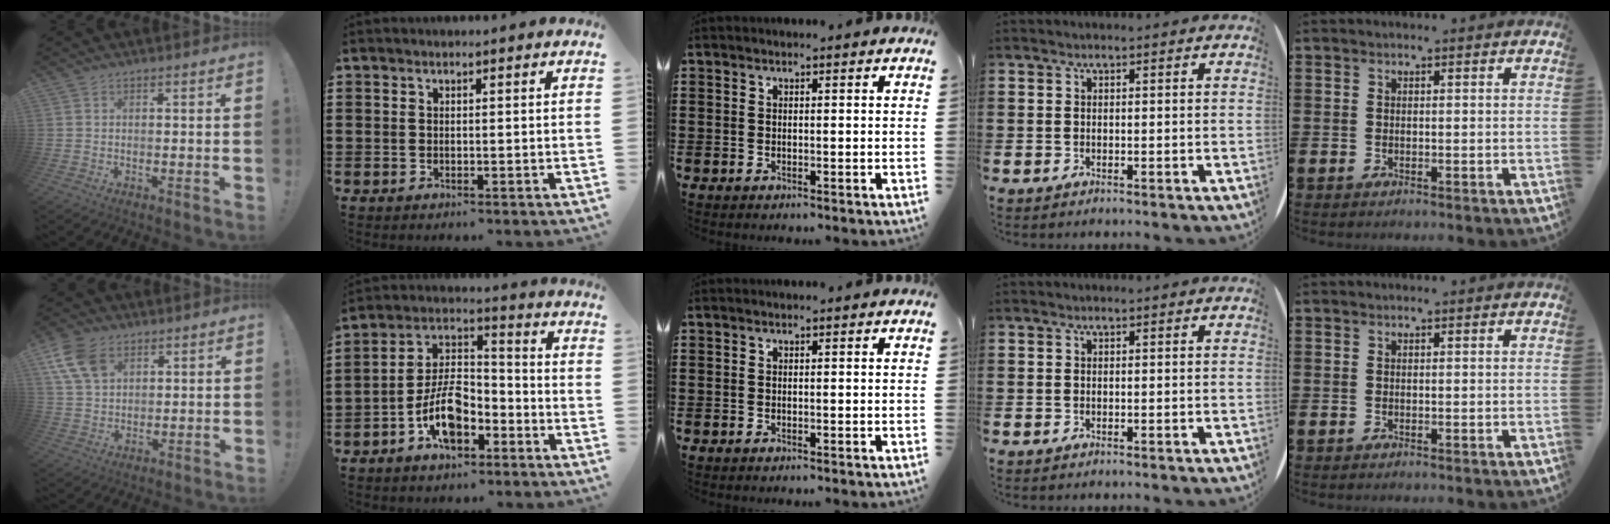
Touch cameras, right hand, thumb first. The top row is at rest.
{"thumb": {"total": 11.2, "force": [5.4, 7.5, 6.3], "torque": [-0.124, -0.014, 0.106]}, "index": {"total": 9.2, "force": [-4.9, 4.6, 6.3], "torque": [-0.142, 0.006, -0.094]}}